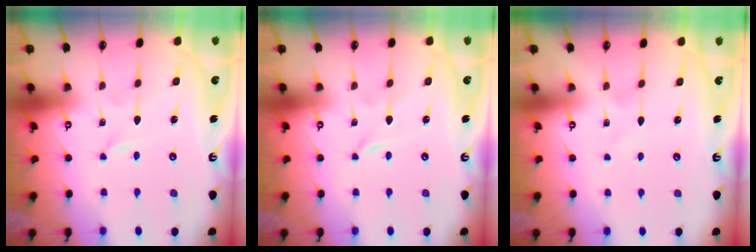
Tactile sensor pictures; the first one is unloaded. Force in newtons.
{"total": 0.0}
{"total": 2.3, "press": 2.2, "slide": 0.3}